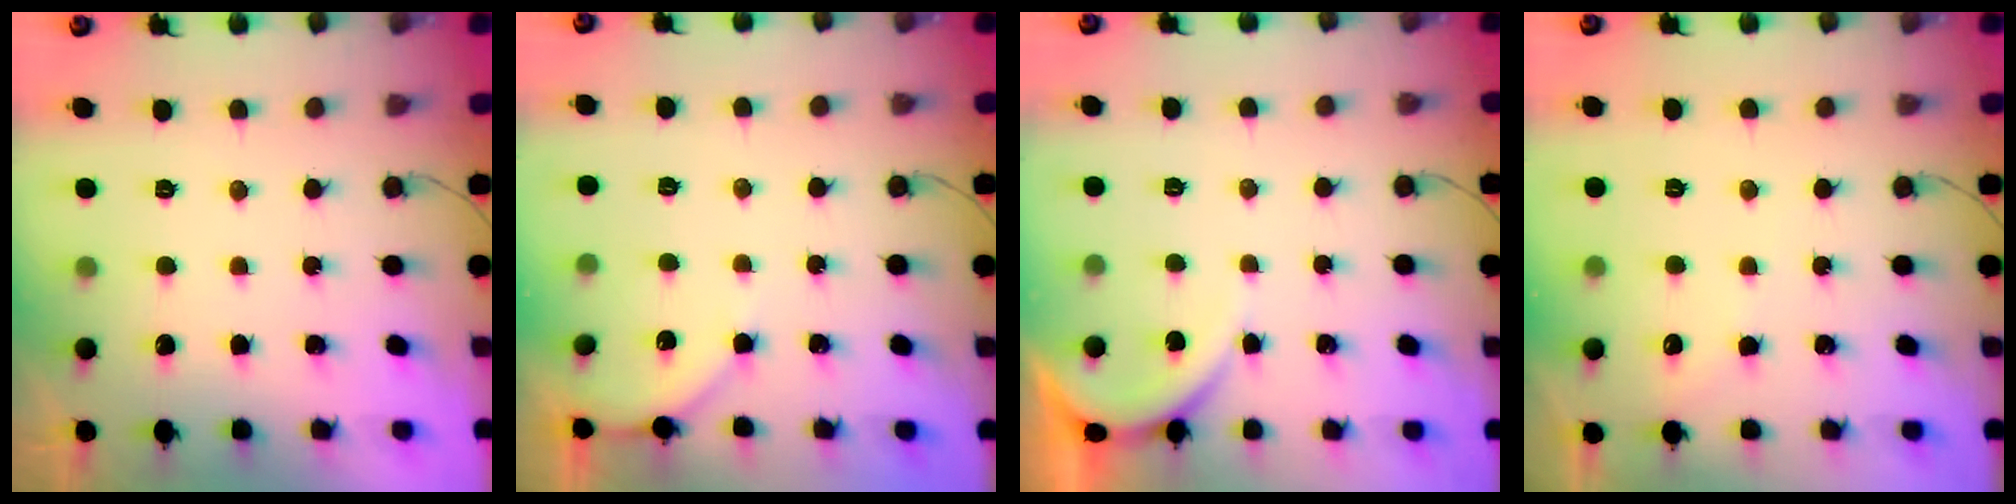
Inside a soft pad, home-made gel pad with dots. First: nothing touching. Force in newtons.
{"total": 4.3, "press": 4.2, "slide": 0.7}
{"total": 4.7, "press": 4.7, "slide": 0.6}
{"total": 2.7, "press": 2.7, "slide": 0.5}